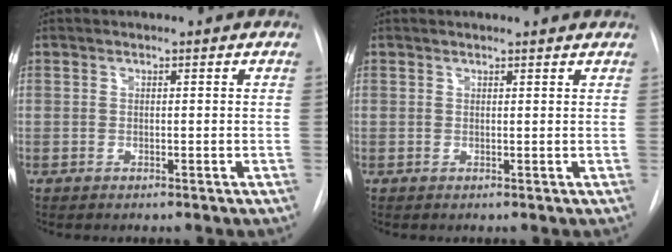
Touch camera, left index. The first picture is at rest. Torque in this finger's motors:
{"motor_torque": [0.26, -0.09, -0.02, 0.00]}